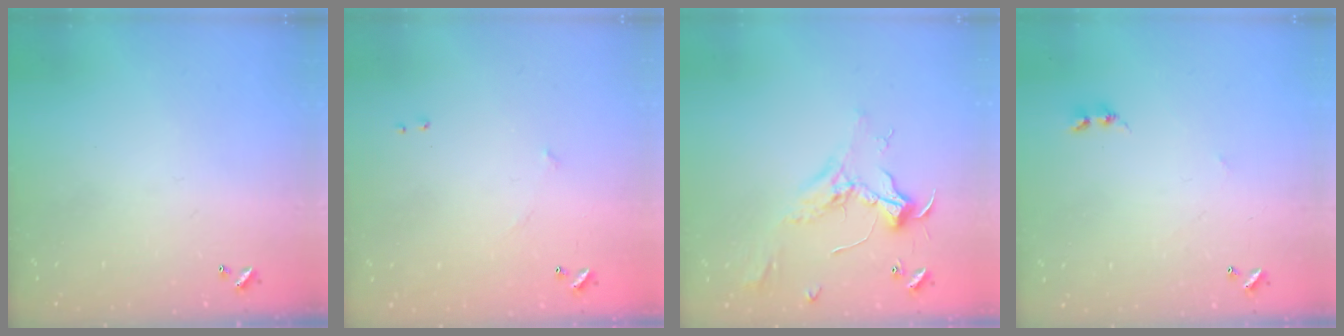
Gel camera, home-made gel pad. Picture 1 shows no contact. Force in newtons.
{"total": 7.0, "press": 7.0, "slide": 0.6}
{"total": 2.4, "press": 2.3, "slide": 0.9}
{"total": 2.8, "press": 2.7, "slide": 0.4}